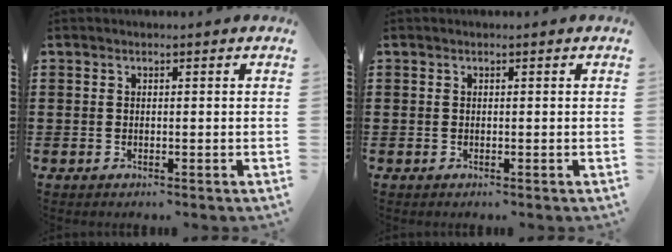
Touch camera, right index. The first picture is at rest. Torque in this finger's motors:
{"motor_torque": [0.00, 0.00, 0.02, -0.01]}